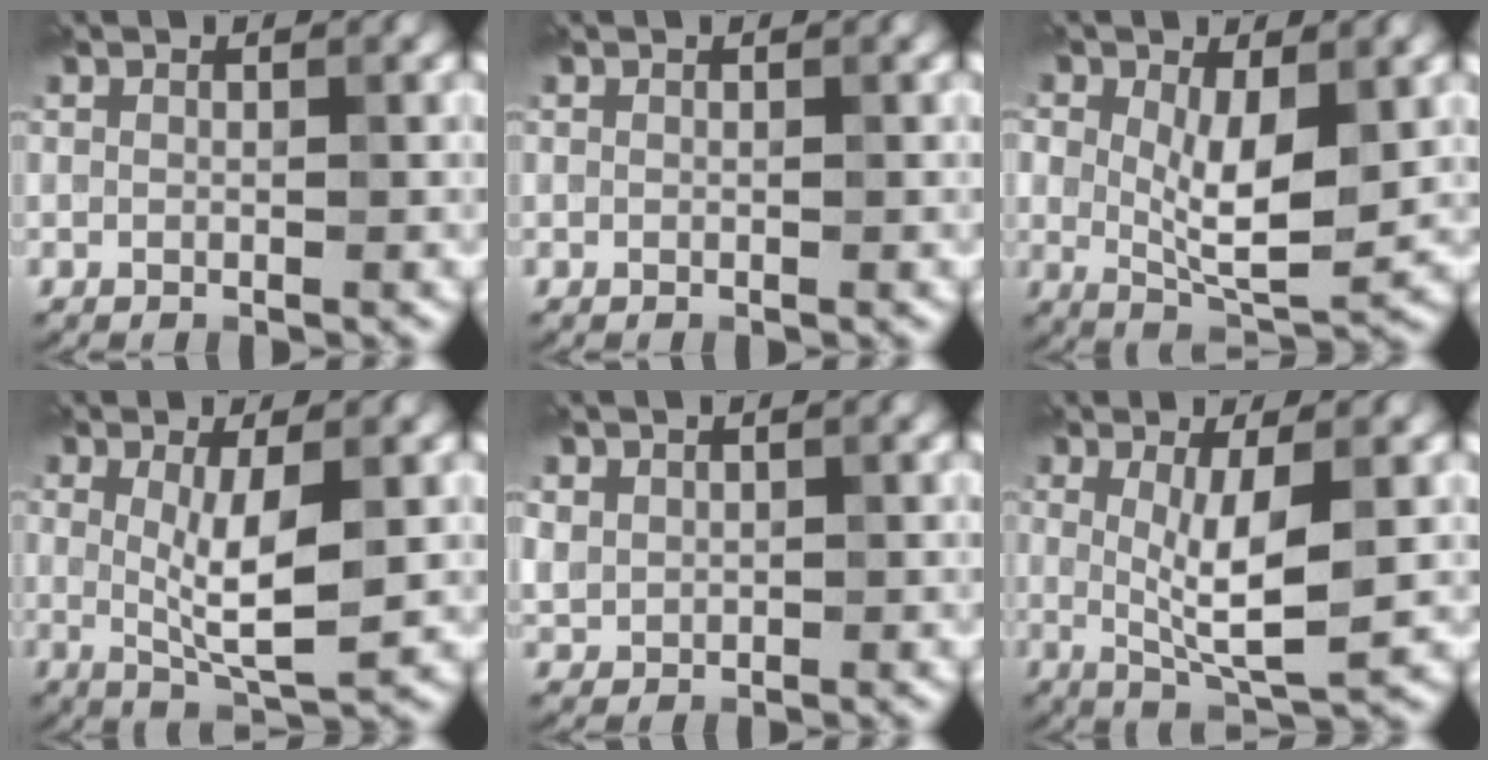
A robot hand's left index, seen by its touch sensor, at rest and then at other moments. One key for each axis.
{"total": 0.0}
{"total": 6.3, "fx": 0.7, "fy": 3.2, "fz": 5.4, "tx": -0.111, "ty": -0.010, "tz": 0.017}
{"total": 5.0, "fx": 0.3, "fy": 1.3, "fz": 4.9, "tx": -0.092, "ty": -0.010, "tz": 0.009}
{"total": 1.3, "fx": 0.7, "fy": 1.1, "fz": 0.2, "tx": -0.009, "ty": -0.003, "tz": 0.021}
{"total": 5.5, "fx": 0.2, "fy": 1.3, "fz": 5.4, "tx": -0.101, "ty": -0.012, "tz": 0.009}